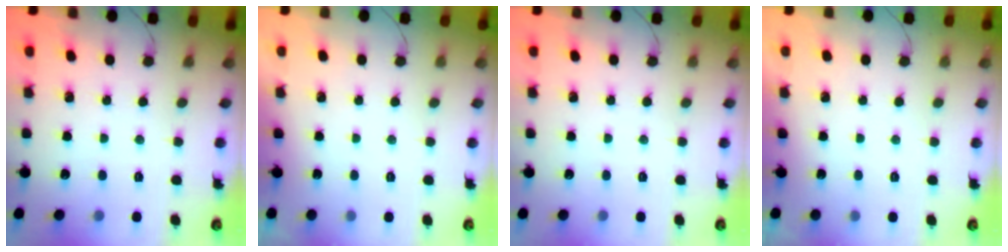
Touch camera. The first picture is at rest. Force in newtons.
{"total": 0.0}
{"total": 0.0}
{"total": 0.0}